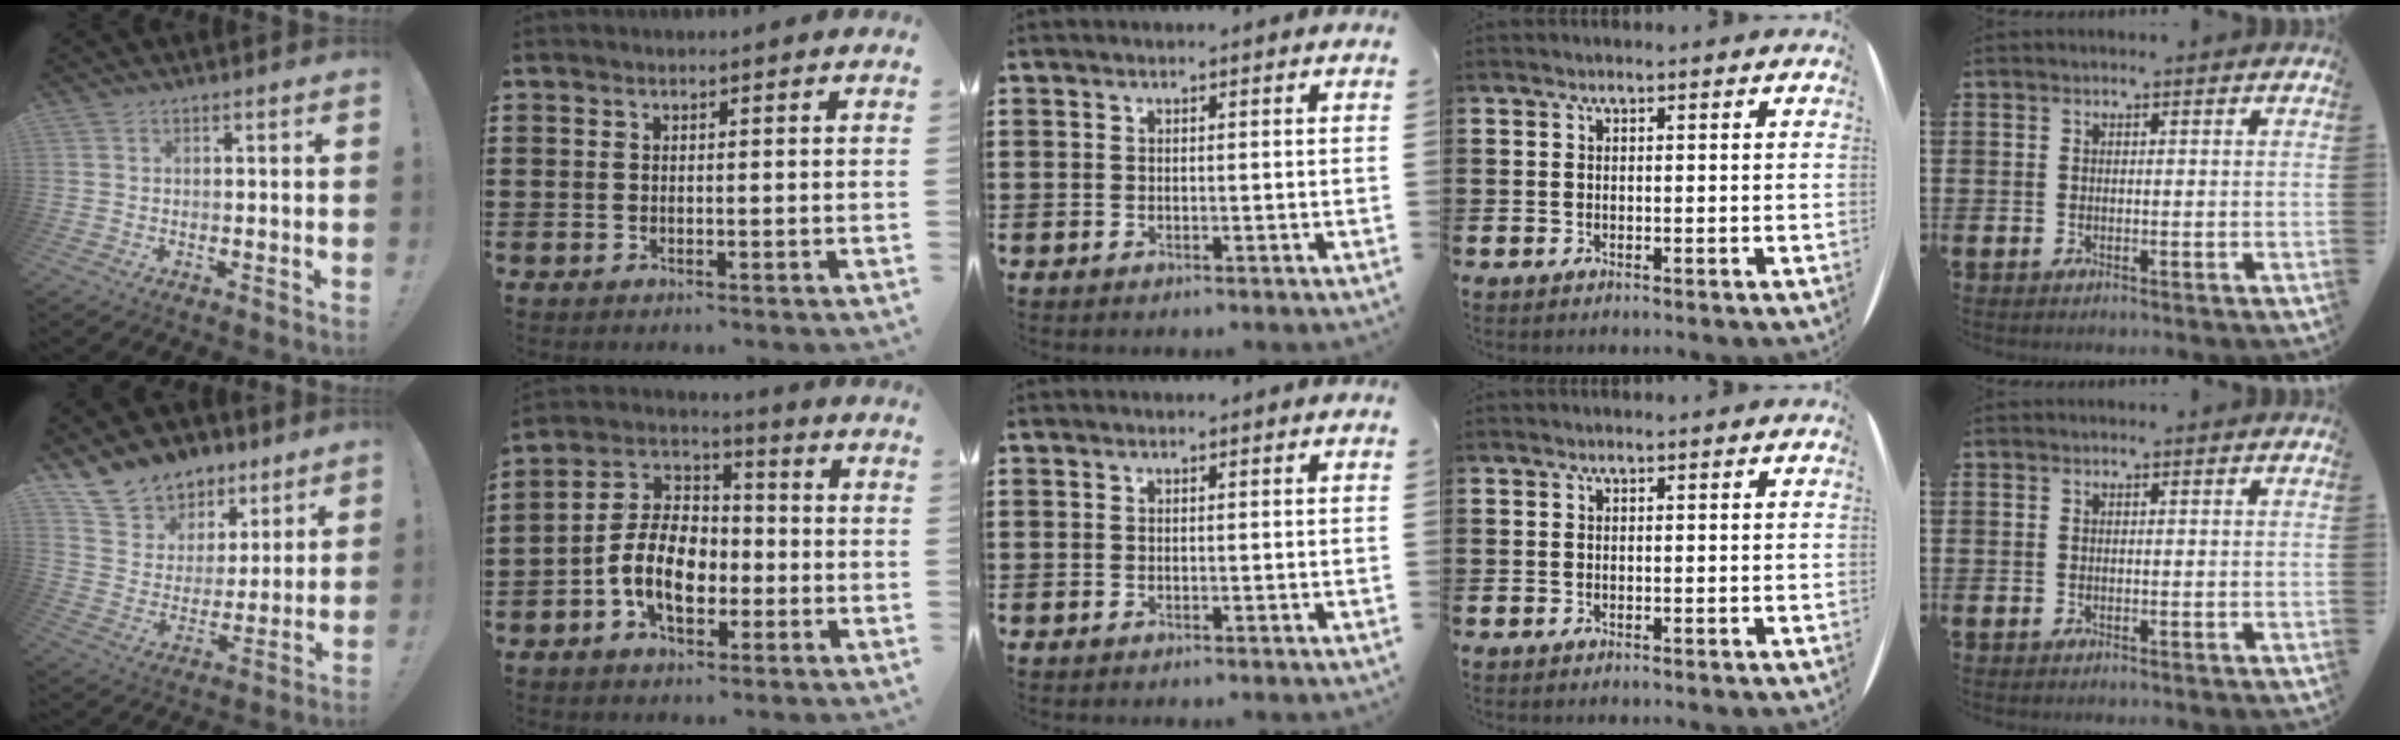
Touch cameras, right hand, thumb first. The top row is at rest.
{"thumb": {"total": 11.5, "force": [8.5, 7.6, 1.8], "torque": [-0.039, -0.066, 0.165]}, "index": {"total": 9.9, "force": [-3.1, 6.1, 7.1], "torque": [-0.167, 0.007, -0.062]}}